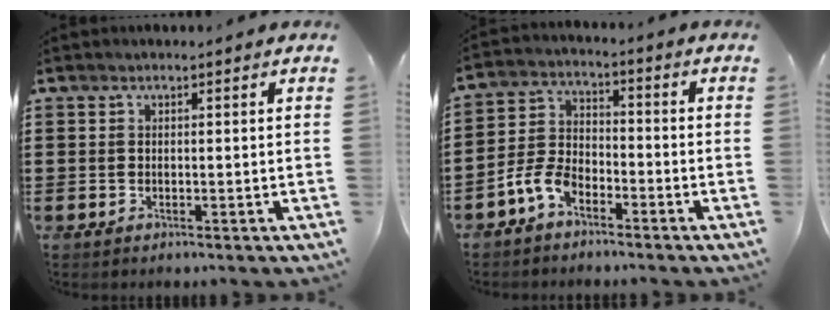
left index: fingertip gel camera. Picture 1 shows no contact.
{"total": 5.8, "force": [-4.1, 2.9, 2.9], "torque": [-0.085, 0.005, -0.086]}